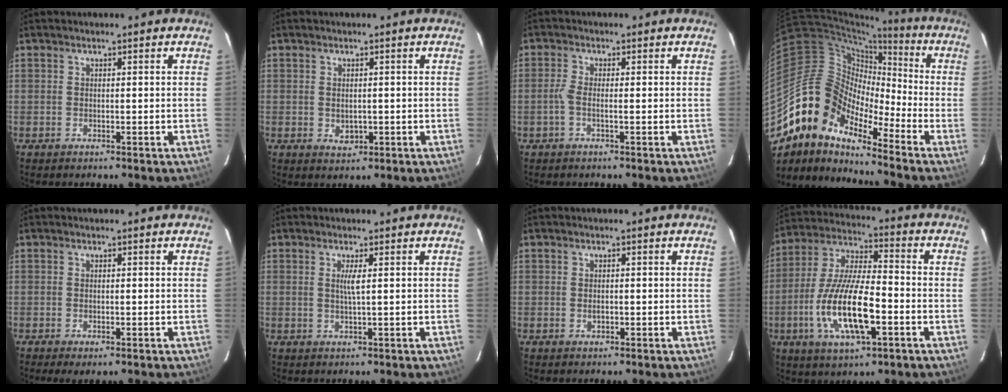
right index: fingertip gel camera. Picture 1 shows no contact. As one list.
[{"total": 2.4, "force": [-0.3, 1.9, 1.5], "torque": [-0.023, -0.002, 0.000]}, {"total": 1.1, "force": [-0.2, 0.0, 1.1], "torque": [-0.025, 0.000, -0.006]}, {"total": 14.8, "force": [-11.3, 6.8, 6.8], "torque": [-0.109, 0.012, -0.236]}, {"total": 1.6, "force": [-0.6, 0.3, 1.4], "torque": [-0.028, -0.007, -0.008]}, {"total": 2.1, "force": [0.5, -0.3, 2.0], "torque": [-0.038, -0.004, 0.008]}, {"total": 1.0, "force": [-0.2, 0.9, 0.5], "torque": [-0.007, 0.000, -0.002]}, {"total": 16.7, "force": [-5.3, 5.4, 14.8], "torque": [-0.308, -0.014, -0.096]}]